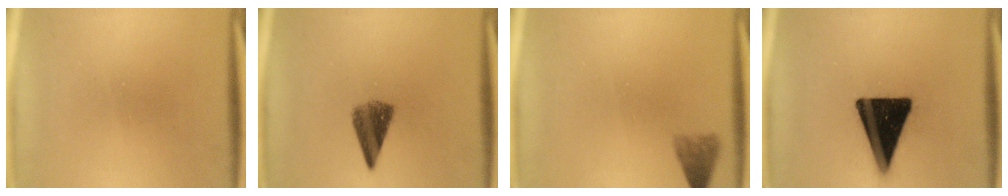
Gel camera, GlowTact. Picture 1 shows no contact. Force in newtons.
{"total": 5.1}
{"total": 2.9}
{"total": 18.8}